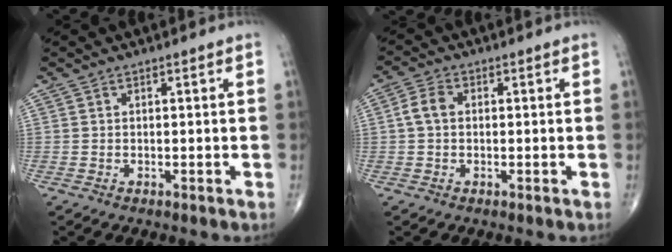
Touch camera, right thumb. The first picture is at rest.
{"total": 3.8, "force": [0.3, 2.7, 2.8], "torque": [-0.057, 0.012, 0.001]}